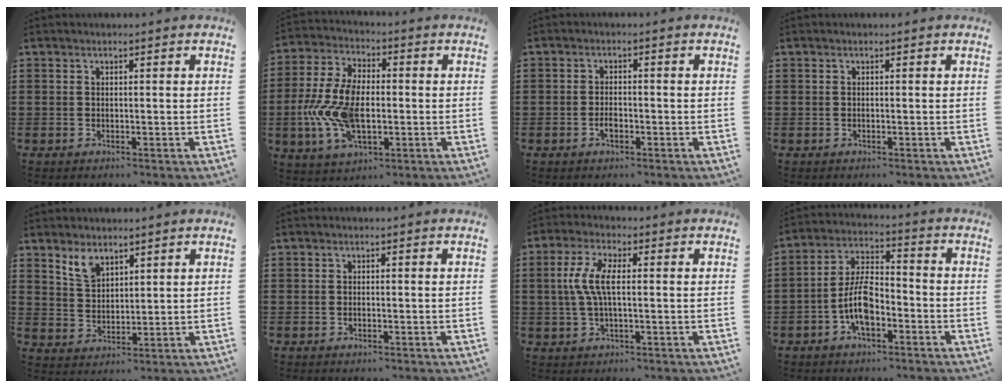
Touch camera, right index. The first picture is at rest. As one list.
[{"total": 10.7, "force": [-1.7, 5.7, 8.9], "torque": [-0.217, -0.008, -0.036]}, {"total": 2.0, "force": [-0.8, 0.7, 1.7], "torque": [-0.034, -0.002, -0.014]}, {"total": 0.0}, {"total": 4.2, "force": [3.1, 2.1, 1.8], "torque": [-0.046, 0.003, 0.058]}, {"total": 0.5, "force": [-0.2, 0.1, 0.5], "torque": [-0.012, -0.007, -0.001]}, {"total": 6.2, "force": [0.1, 2.3, 5.7], "torque": [-0.134, -0.002, -0.008]}, {"total": 7.7, "force": [-2.9, 3.4, 6.3], "torque": [-0.146, -0.001, -0.061]}]